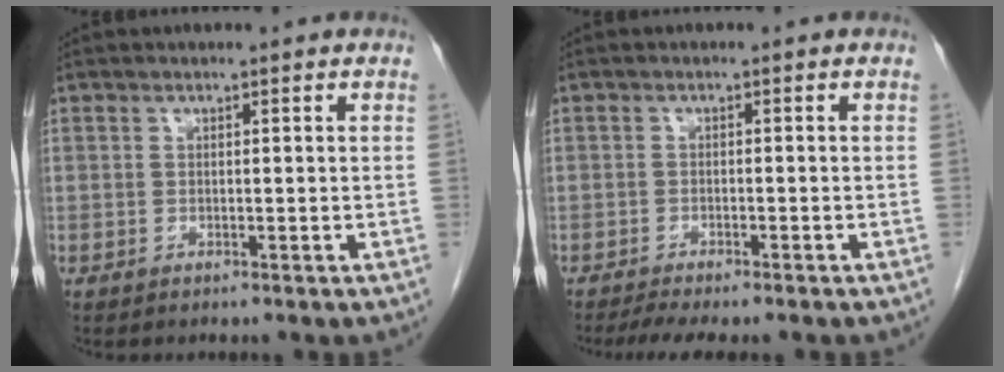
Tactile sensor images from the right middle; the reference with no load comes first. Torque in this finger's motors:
{"motor_torque": [0.44, -0.36, 0.05, 0.04]}